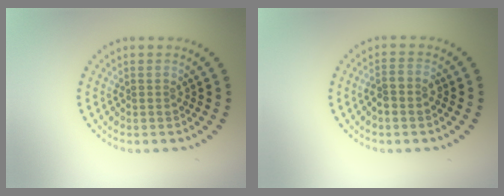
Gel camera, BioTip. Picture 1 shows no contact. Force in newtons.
{"total": 1.9, "press": 1.7, "slide": 0.8}